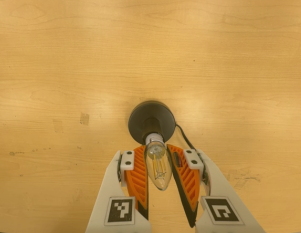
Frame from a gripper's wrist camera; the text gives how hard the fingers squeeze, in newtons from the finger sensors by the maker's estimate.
{"total": 13.8, "left": 14.1, "right": 13.5}